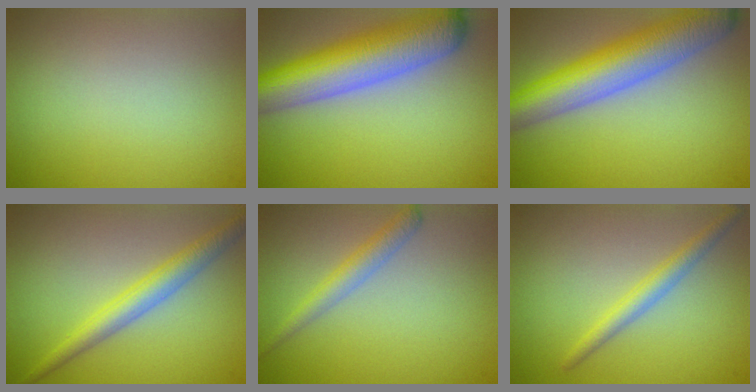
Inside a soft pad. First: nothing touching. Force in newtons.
{"total": 9.1, "press": 9.1, "slide": 0.4}
{"total": 8.6, "press": 8.6, "slide": 0.2}
{"total": 3.3, "press": 3.3, "slide": 0.1}
{"total": 2.2, "press": 2.2, "slide": 0.1}
{"total": 2.2, "press": 2.2, "slide": 0.1}